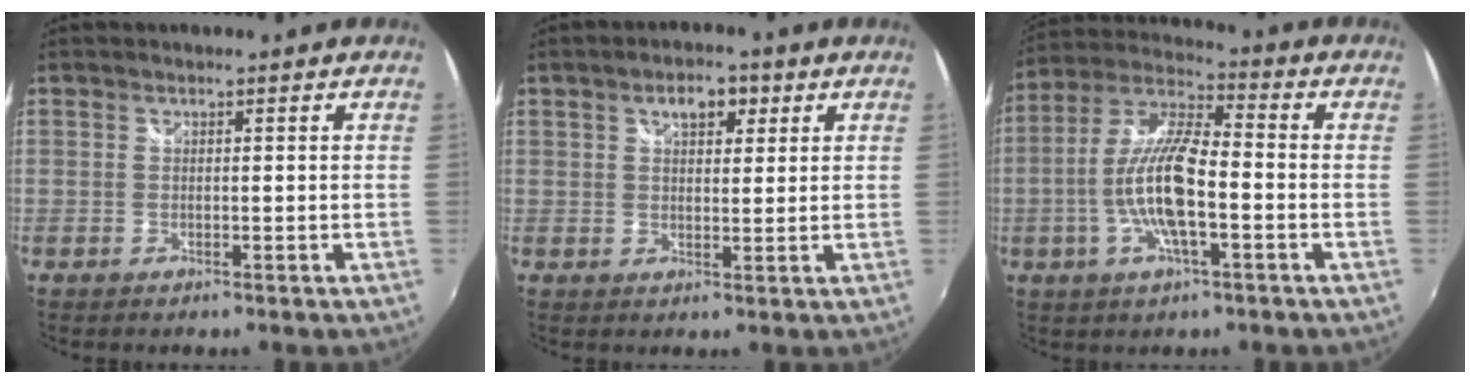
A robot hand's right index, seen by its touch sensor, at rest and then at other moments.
{"total": 5.0, "force": [2.4, 2.9, 3.3], "torque": [-0.049, 0.013, 0.038]}
{"total": 13.4, "force": [-3.2, 3.5, 12.5], "torque": [-0.253, 0.000, -0.062]}